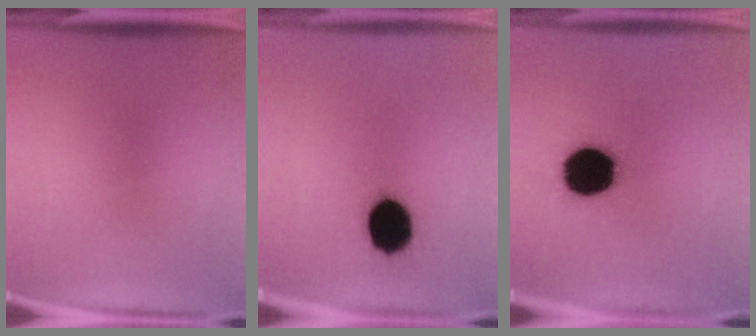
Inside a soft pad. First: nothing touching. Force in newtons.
{"total": 13.8}
{"total": 19.6}